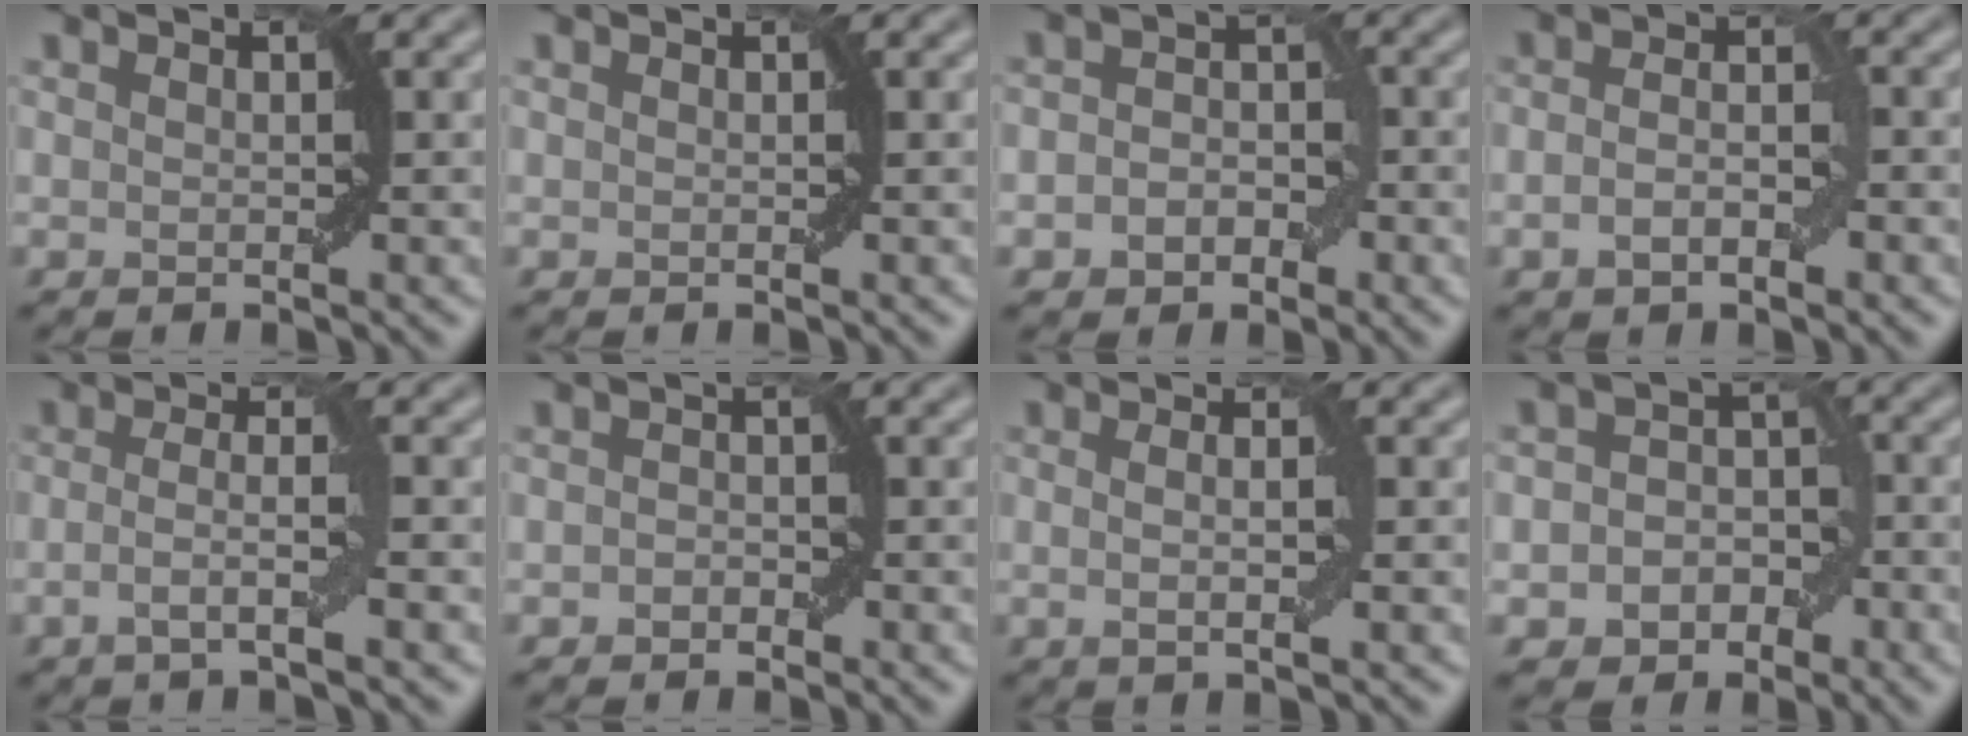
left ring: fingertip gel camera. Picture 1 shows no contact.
{"total": 0.0}
{"total": 3.1, "force": [-1.1, 2.3, 1.8], "torque": [-0.021, 0.003, -0.021]}
{"total": 2.9, "force": [-0.9, 1.4, 2.4], "torque": [-0.045, 0.000, -0.019]}
{"total": 3.0, "force": [-0.9, 0.5, 2.8], "torque": [-0.048, 0.004, -0.024]}
{"total": 1.1, "force": [-0.5, 0.7, 0.6], "torque": [-0.010, 0.002, -0.010]}
{"total": 2.3, "force": [0.0, 0.4, 2.3], "torque": [-0.039, -0.002, -0.004]}
{"total": 4.1, "force": [-1.7, 3.2, 2.0], "torque": [-0.005, 0.004, -0.036]}